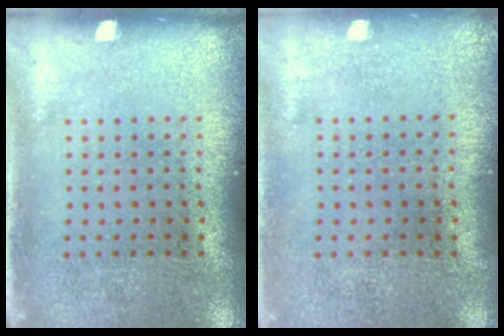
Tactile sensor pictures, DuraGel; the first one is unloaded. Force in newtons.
{"total": 0.0}